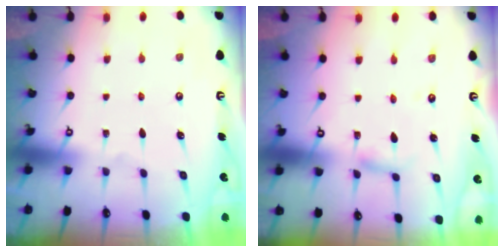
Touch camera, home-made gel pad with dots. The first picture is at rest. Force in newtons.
{"total": 2.8, "press": 2.8, "slide": 0.2}